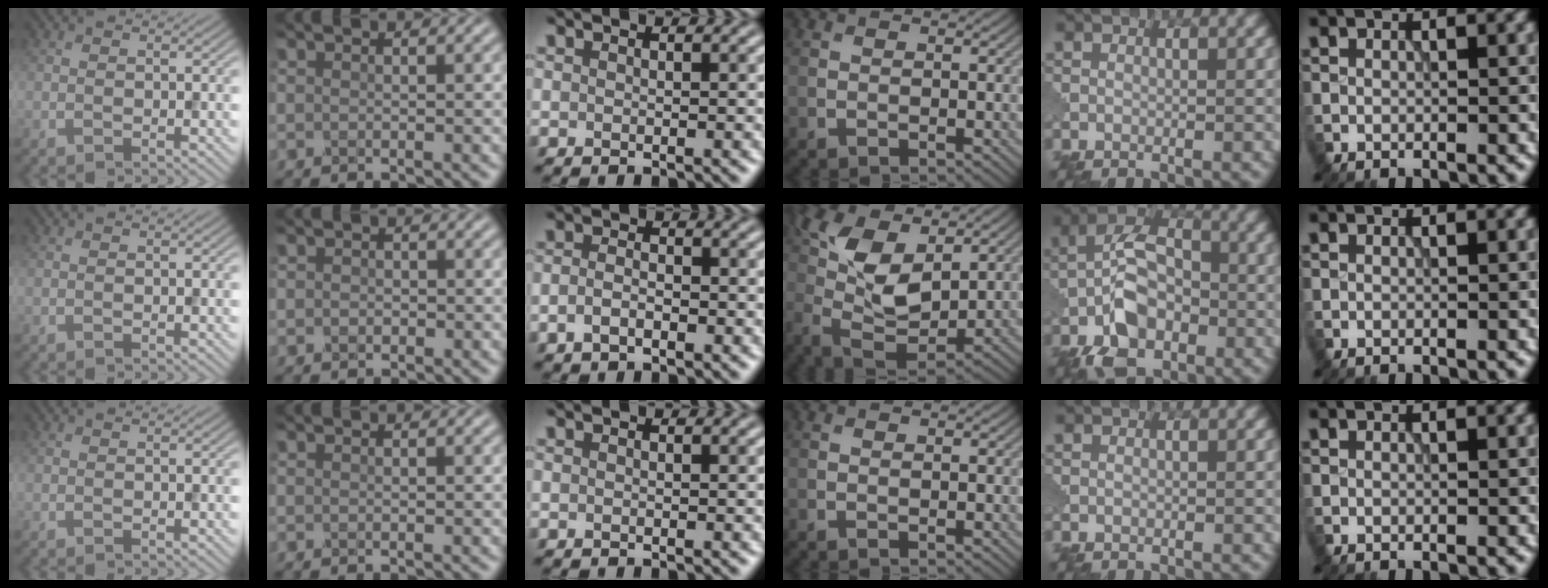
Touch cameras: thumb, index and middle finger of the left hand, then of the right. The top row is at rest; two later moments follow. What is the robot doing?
{"motion": "insert", "object": "pin"}